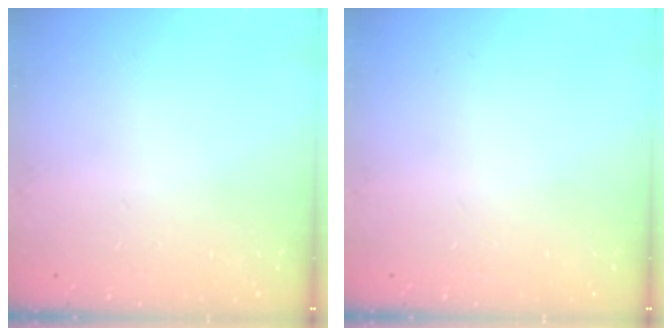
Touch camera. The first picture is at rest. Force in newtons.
{"total": 0.0}